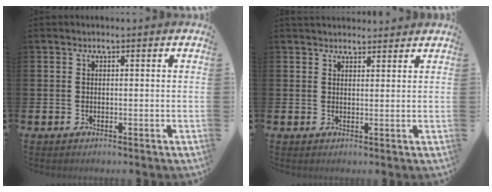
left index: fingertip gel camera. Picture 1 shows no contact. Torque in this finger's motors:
{"motor_torque": [0.77, -1.16, 0.01, 0.08]}